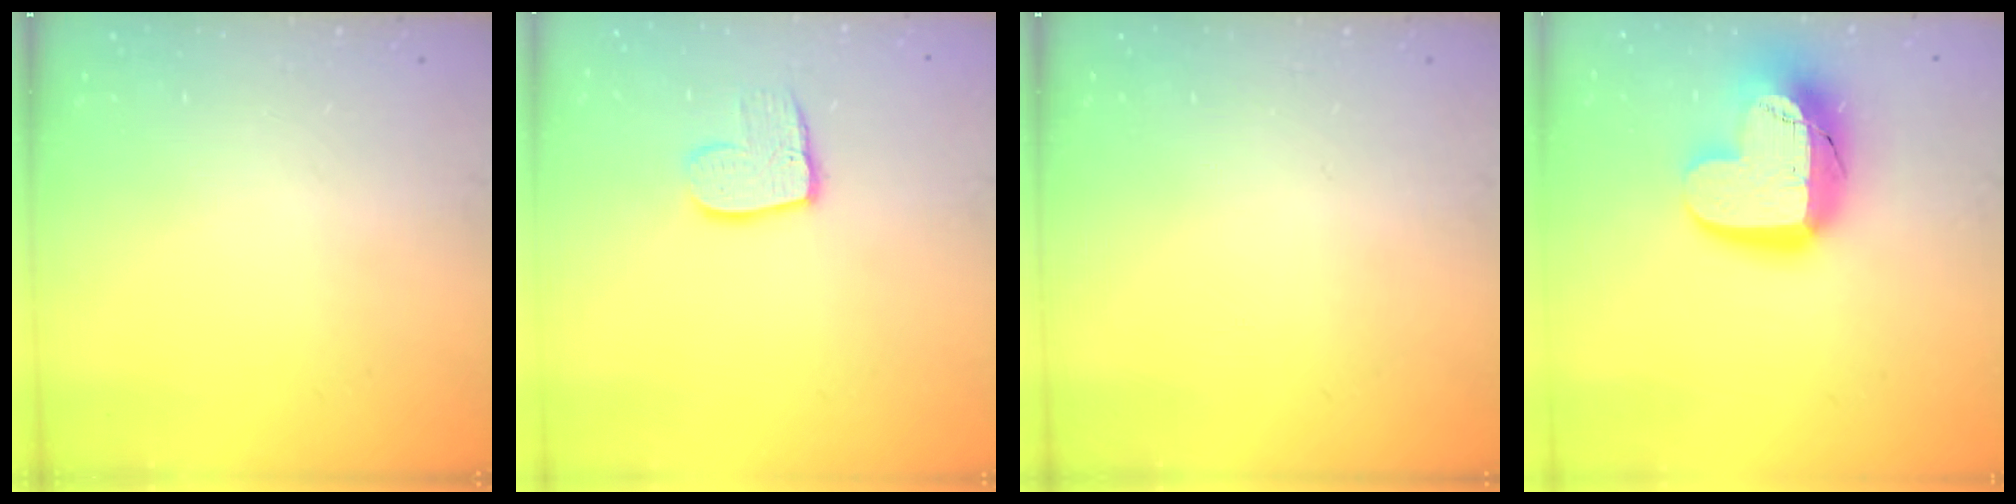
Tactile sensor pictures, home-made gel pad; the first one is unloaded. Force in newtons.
{"total": 10.0, "press": 10.0, "slide": 0.8}
{"total": 0.0}
{"total": 18.3, "press": 18.3, "slide": 1.2}